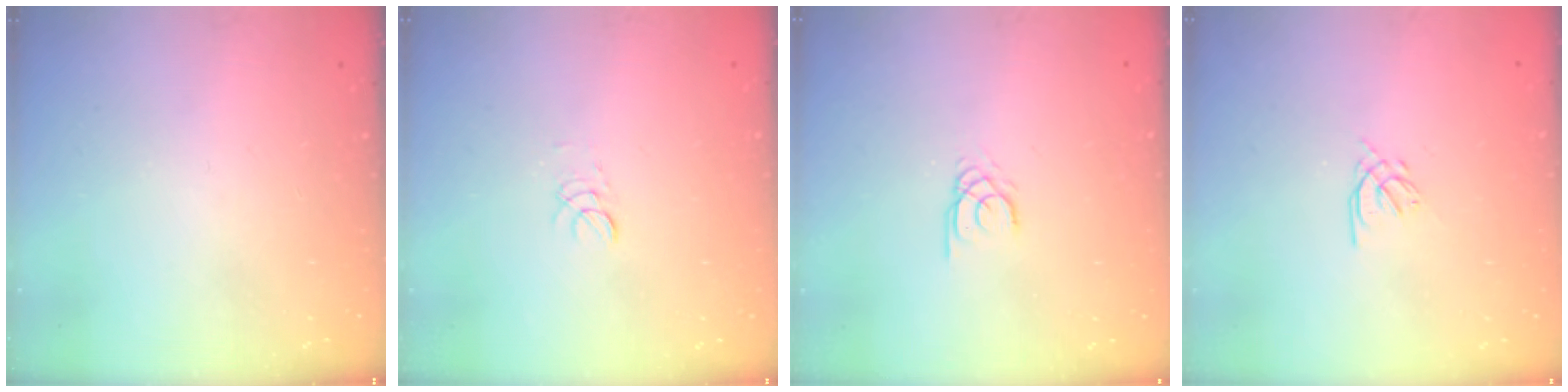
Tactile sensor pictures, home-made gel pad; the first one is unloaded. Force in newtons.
{"total": 2.9, "press": 2.8, "slide": 0.3}
{"total": 1.7, "press": 1.7, "slide": 0.2}
{"total": 1.4, "press": 1.3, "slide": 0.5}